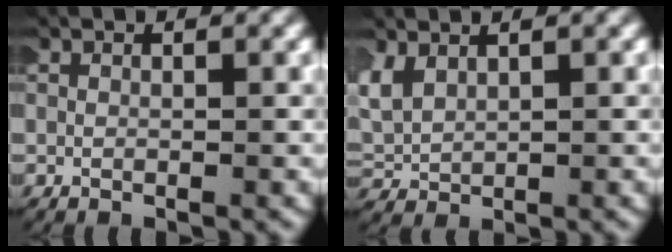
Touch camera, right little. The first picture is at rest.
{"total": 3.7, "force": [1.2, 2.9, 1.9], "torque": [-0.066, -0.005, 0.032]}